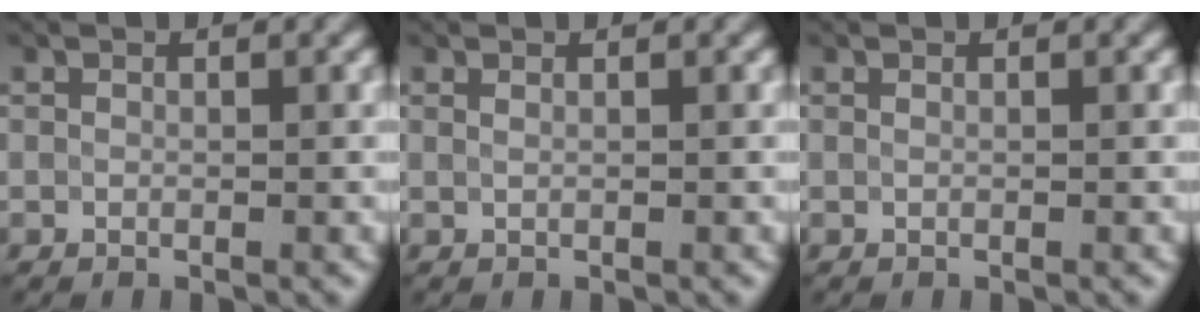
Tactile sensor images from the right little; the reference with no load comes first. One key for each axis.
{"total": 0.8, "fx": 0.5, "fy": 0.5, "fz": 0.5, "tx": -0.004, "ty": -0.004, "tz": 0.003}
{"total": 0.0}